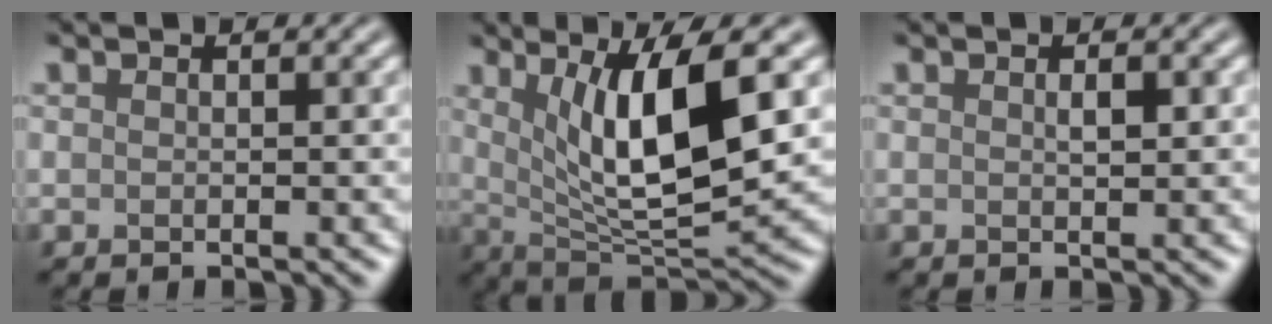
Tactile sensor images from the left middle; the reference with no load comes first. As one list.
[{"total": 8.8, "force": [2.2, 2.4, 8.2], "torque": [-0.133, -0.016, 0.045]}, {"total": 1.1, "force": [0.3, 0.3, 0.9], "torque": [-0.016, 0.000, 0.006]}]